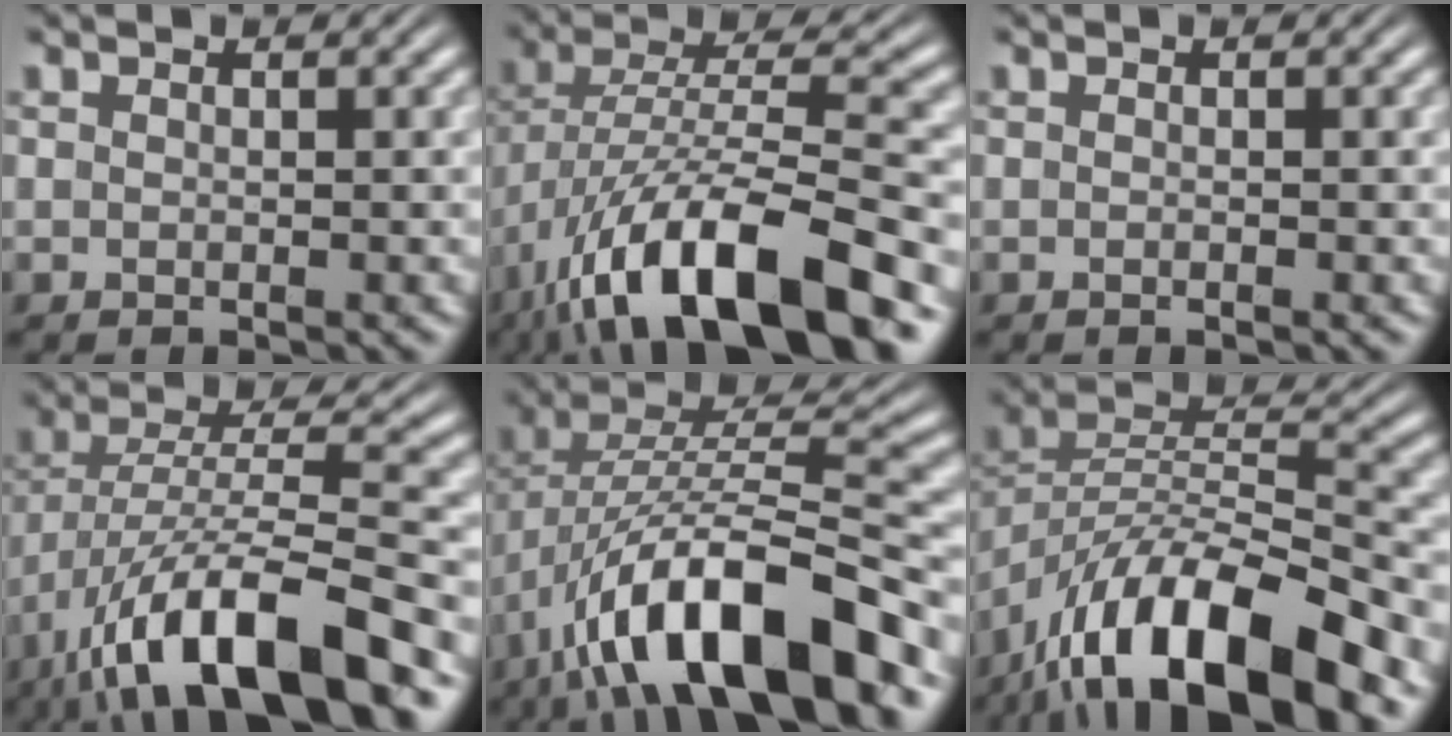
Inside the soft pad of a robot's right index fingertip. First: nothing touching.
{"total": 12.1, "force": [-4.9, 5.1, 9.9], "torque": [-0.200, -0.039, -0.052]}
{"total": 0.0}
{"total": 11.8, "force": [-5.2, 4.4, 9.6], "torque": [-0.189, -0.033, -0.058]}
{"total": 12.6, "force": [-3.5, 5.6, 10.7], "torque": [-0.190, -0.024, -0.040]}
{"total": 12.4, "force": [-5.0, 6.5, 9.4], "torque": [-0.180, -0.029, -0.062]}